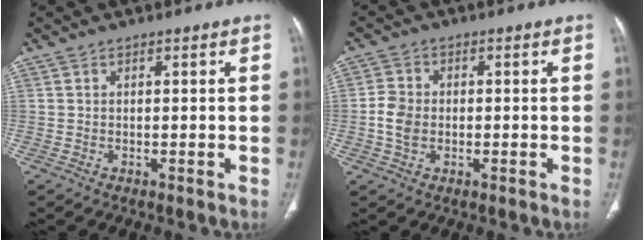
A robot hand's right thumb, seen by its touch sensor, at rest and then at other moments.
{"total": 4.6, "force": [-0.7, 3.5, 2.9], "torque": [-0.056, 0.008, -0.017]}